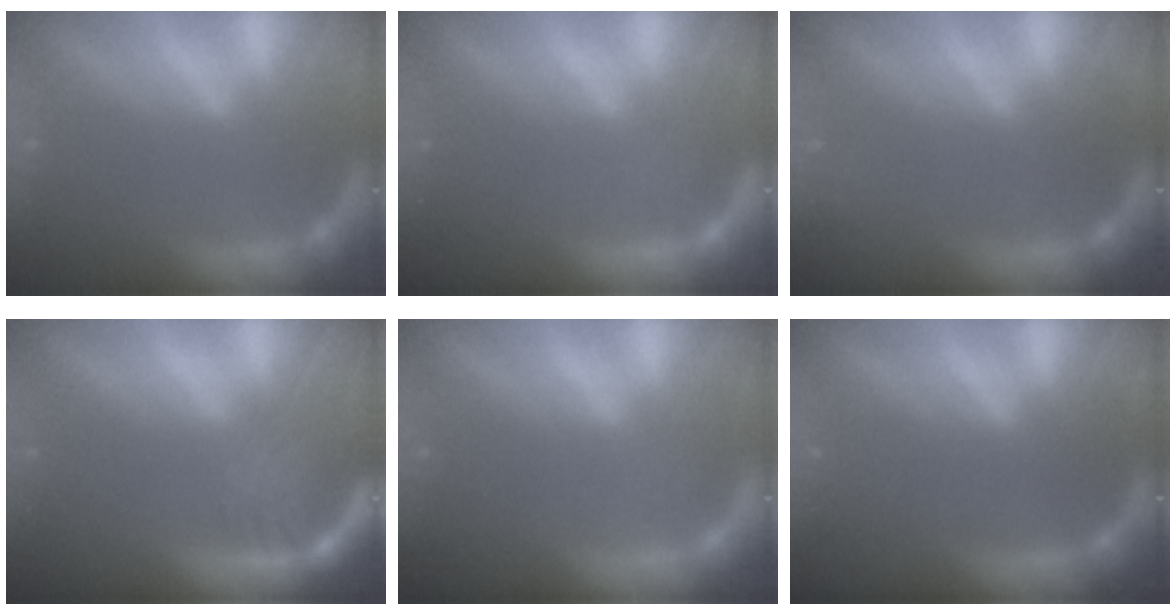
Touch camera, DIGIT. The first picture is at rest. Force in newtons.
{"total": 1.4}
{"total": 0.9}
{"total": 5.5}
{"total": 1.0}
{"total": 0.0}